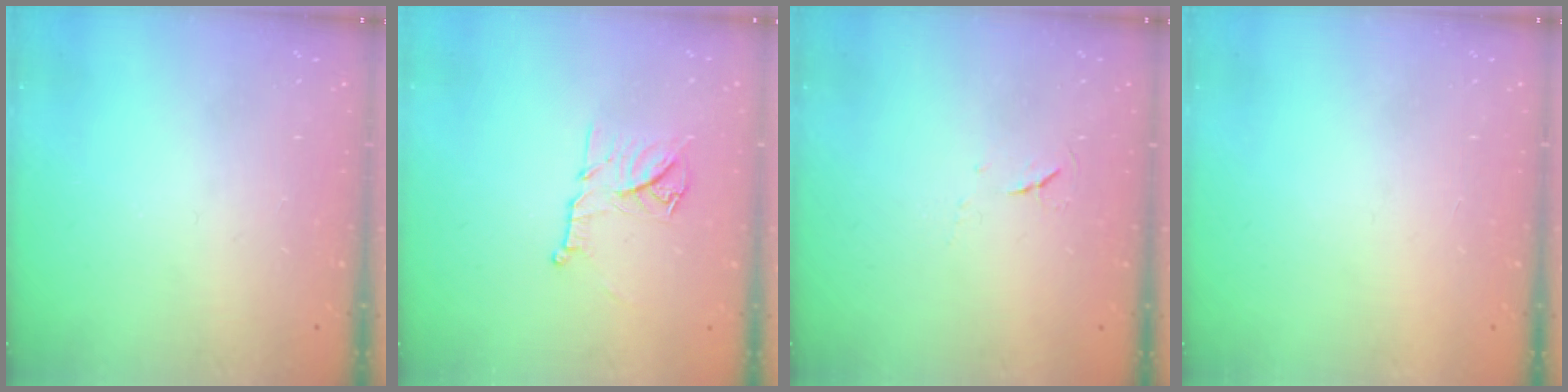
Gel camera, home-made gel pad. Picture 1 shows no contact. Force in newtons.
{"total": 11.4, "press": 11.4, "slide": 0.6}
{"total": 3.8, "press": 3.7, "slide": 0.6}
{"total": 1.5, "press": 1.5, "slide": 0.1}